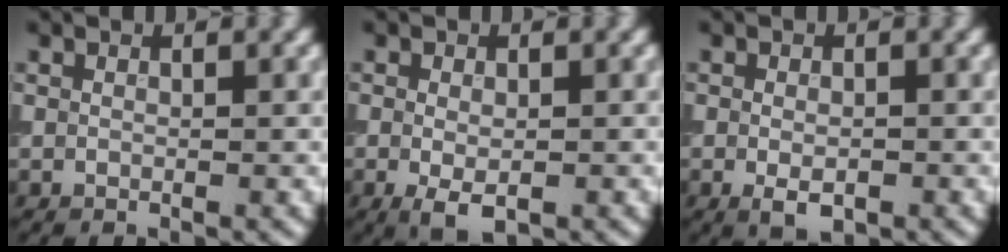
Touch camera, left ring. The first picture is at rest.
{"total": 2.8, "force": [-0.8, 1.5, 2.2], "torque": [-0.041, -0.011, -0.012]}
{"total": 2.3, "force": [-0.7, 1.3, 1.8], "torque": [-0.031, -0.006, -0.011]}